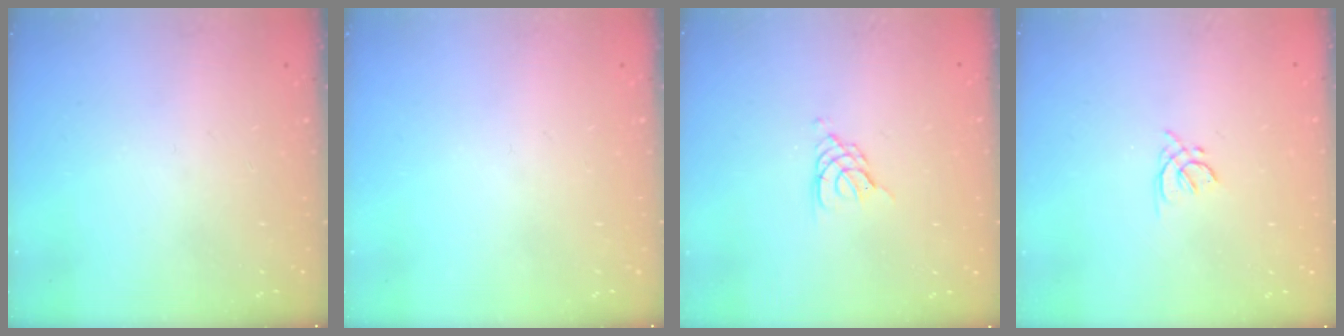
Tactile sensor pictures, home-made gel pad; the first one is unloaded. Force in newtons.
{"total": 0.0}
{"total": 3.9, "press": 3.8, "slide": 0.7}
{"total": 1.8, "press": 1.7, "slide": 0.5}